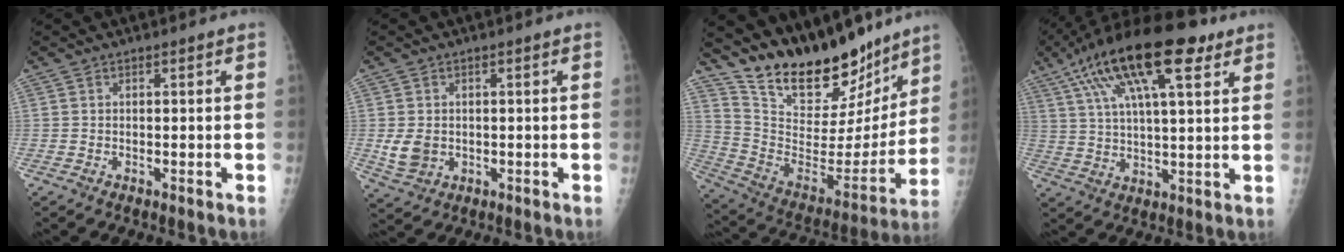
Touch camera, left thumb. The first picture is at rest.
{"total": 4.6, "force": [-0.2, 3.6, 2.7], "torque": [-0.043, -0.007, 0.007]}
{"total": 24.2, "force": [19.8, 9.1, 10.5], "torque": [-0.135, -0.107, 0.322]}
{"total": 20.3, "force": [10.3, 6.8, 16.1], "torque": [-0.277, 0.000, 0.173]}